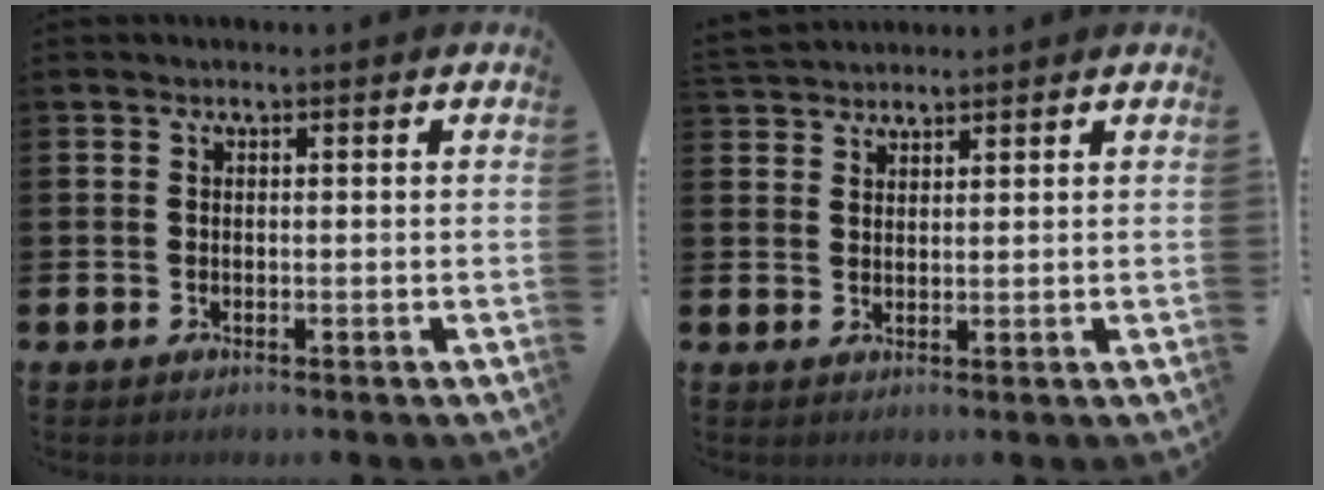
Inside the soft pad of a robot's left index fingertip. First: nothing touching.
{"total": 2.6, "force": [2.6, 0.5, -0.3], "torque": [0.001, -0.009, 0.049]}